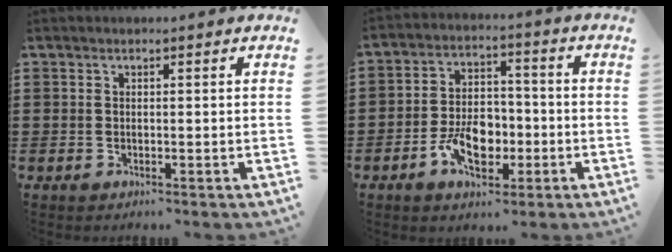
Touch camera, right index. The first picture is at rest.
{"total": 8.1, "force": [-2.9, 5.1, 5.6], "torque": [-0.098, 0.002, -0.055]}